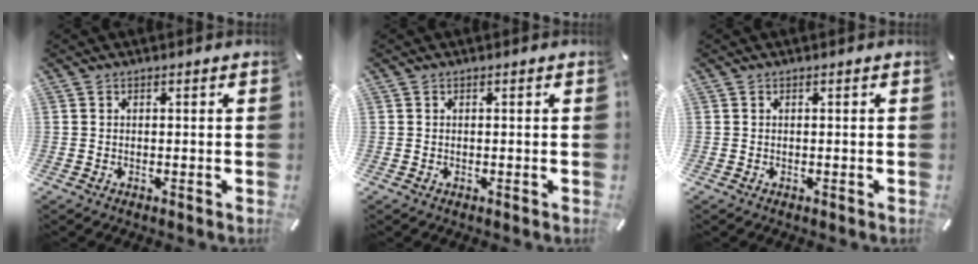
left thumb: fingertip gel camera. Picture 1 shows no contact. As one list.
[{"total": 0.0}, {"total": 0.0}]